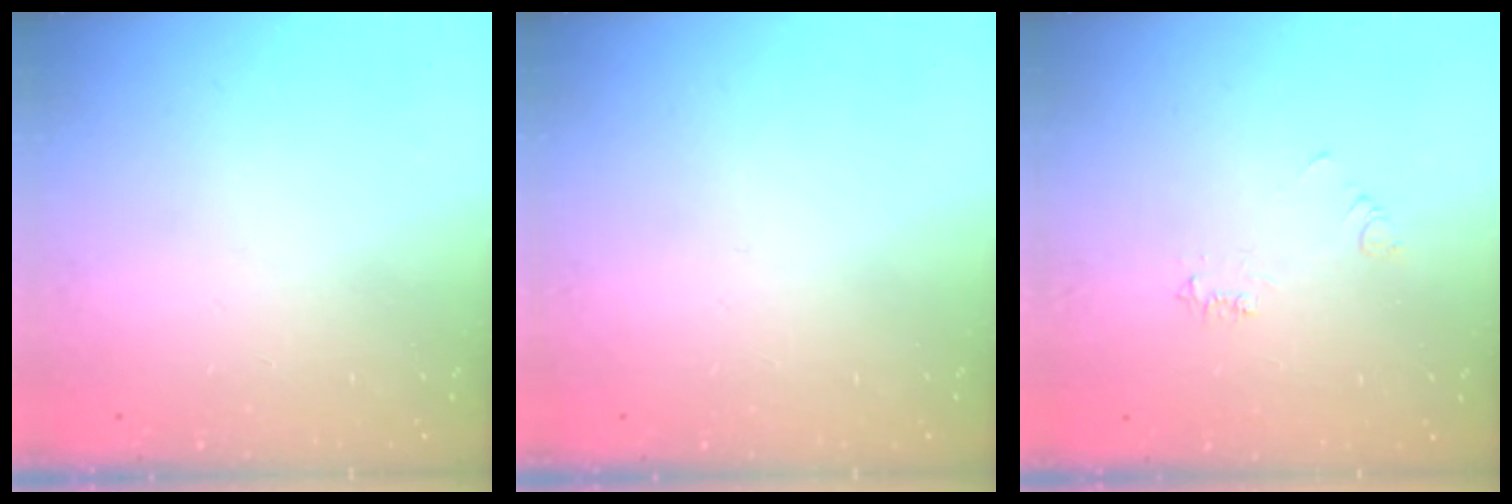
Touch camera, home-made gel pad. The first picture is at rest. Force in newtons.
{"total": 0.0}
{"total": 4.5, "press": 4.5, "slide": 0.7}